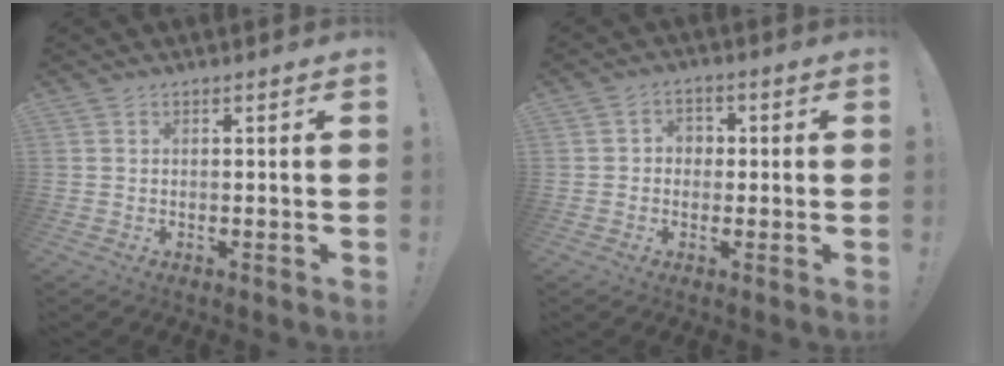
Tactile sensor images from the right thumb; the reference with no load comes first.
{"total": 3.4, "force": [-0.7, 3.0, 1.3], "torque": [-0.018, 0.006, -0.013]}